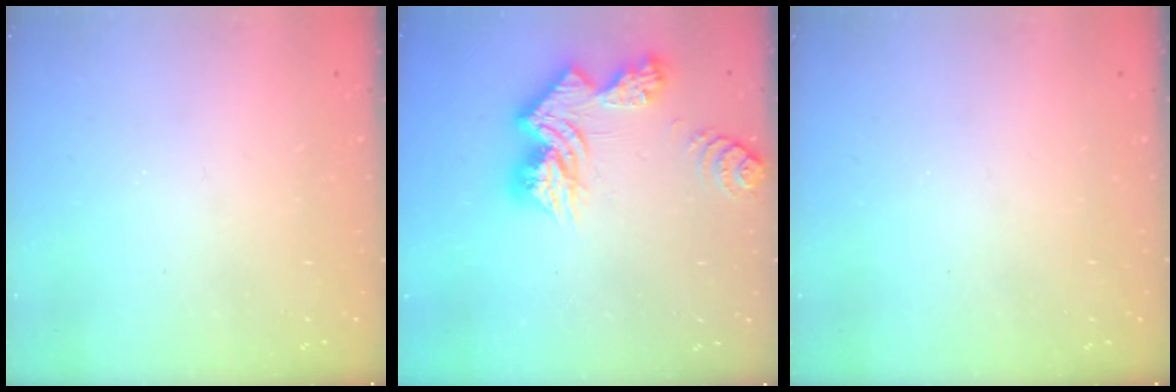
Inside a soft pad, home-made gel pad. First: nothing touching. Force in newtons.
{"total": 13.8, "press": 13.8, "slide": 0.4}
{"total": 0.0}